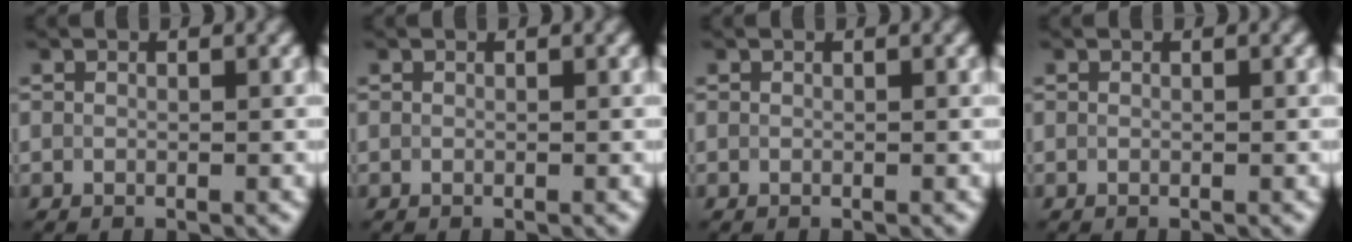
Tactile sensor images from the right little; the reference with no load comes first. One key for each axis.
{"total": 0.0}
{"total": 0.0}
{"total": 0.0}